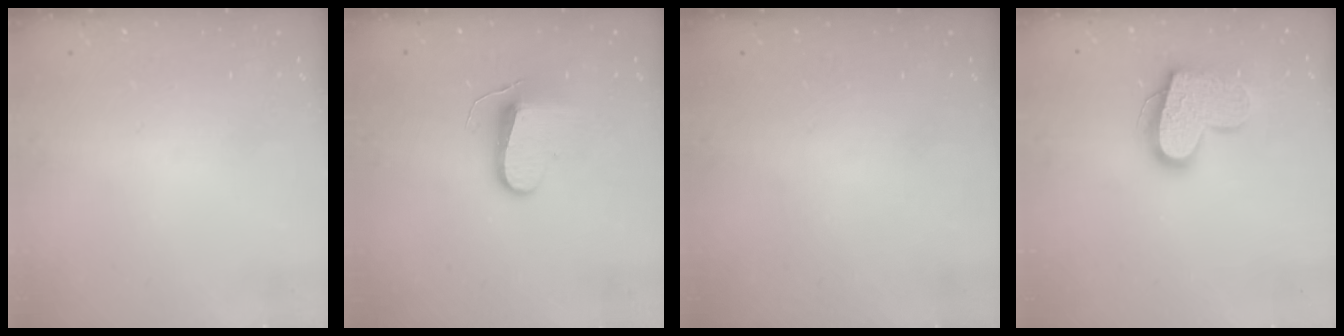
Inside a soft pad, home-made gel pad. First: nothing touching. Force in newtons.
{"total": 9.9, "press": 9.9, "slide": 0.3}
{"total": 0.0}
{"total": 16.9, "press": 16.9, "slide": 1.3}